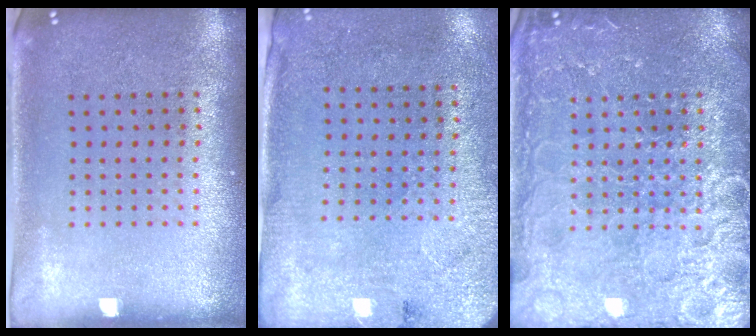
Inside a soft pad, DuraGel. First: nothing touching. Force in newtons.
{"total": 2.7, "press": 2.2, "slide": 1.6}
{"total": 6.6, "press": 6.6, "slide": 0.9}